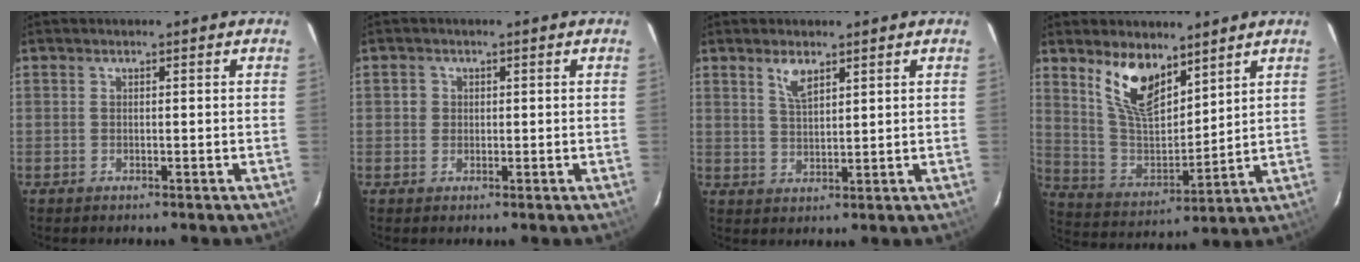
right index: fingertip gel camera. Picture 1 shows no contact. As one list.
[{"total": 1.8, "force": [0.1, 1.8, 0.2], "torque": [-0.001, 0.004, -0.002]}, {"total": 3.9, "force": [2.5, 1.5, 2.6], "torque": [-0.048, 0.001, 0.049]}, {"total": 12.6, "force": [8.2, 5.5, 7.8], "torque": [-0.150, -0.001, 0.169]}]